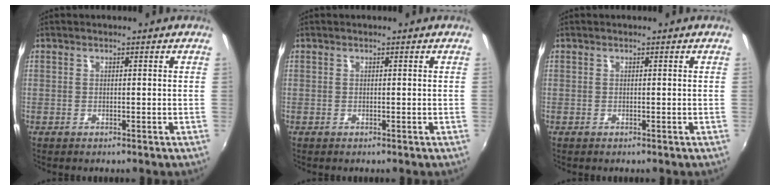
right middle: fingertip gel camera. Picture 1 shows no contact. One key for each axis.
{"total": 0.0}
{"total": 0.0}